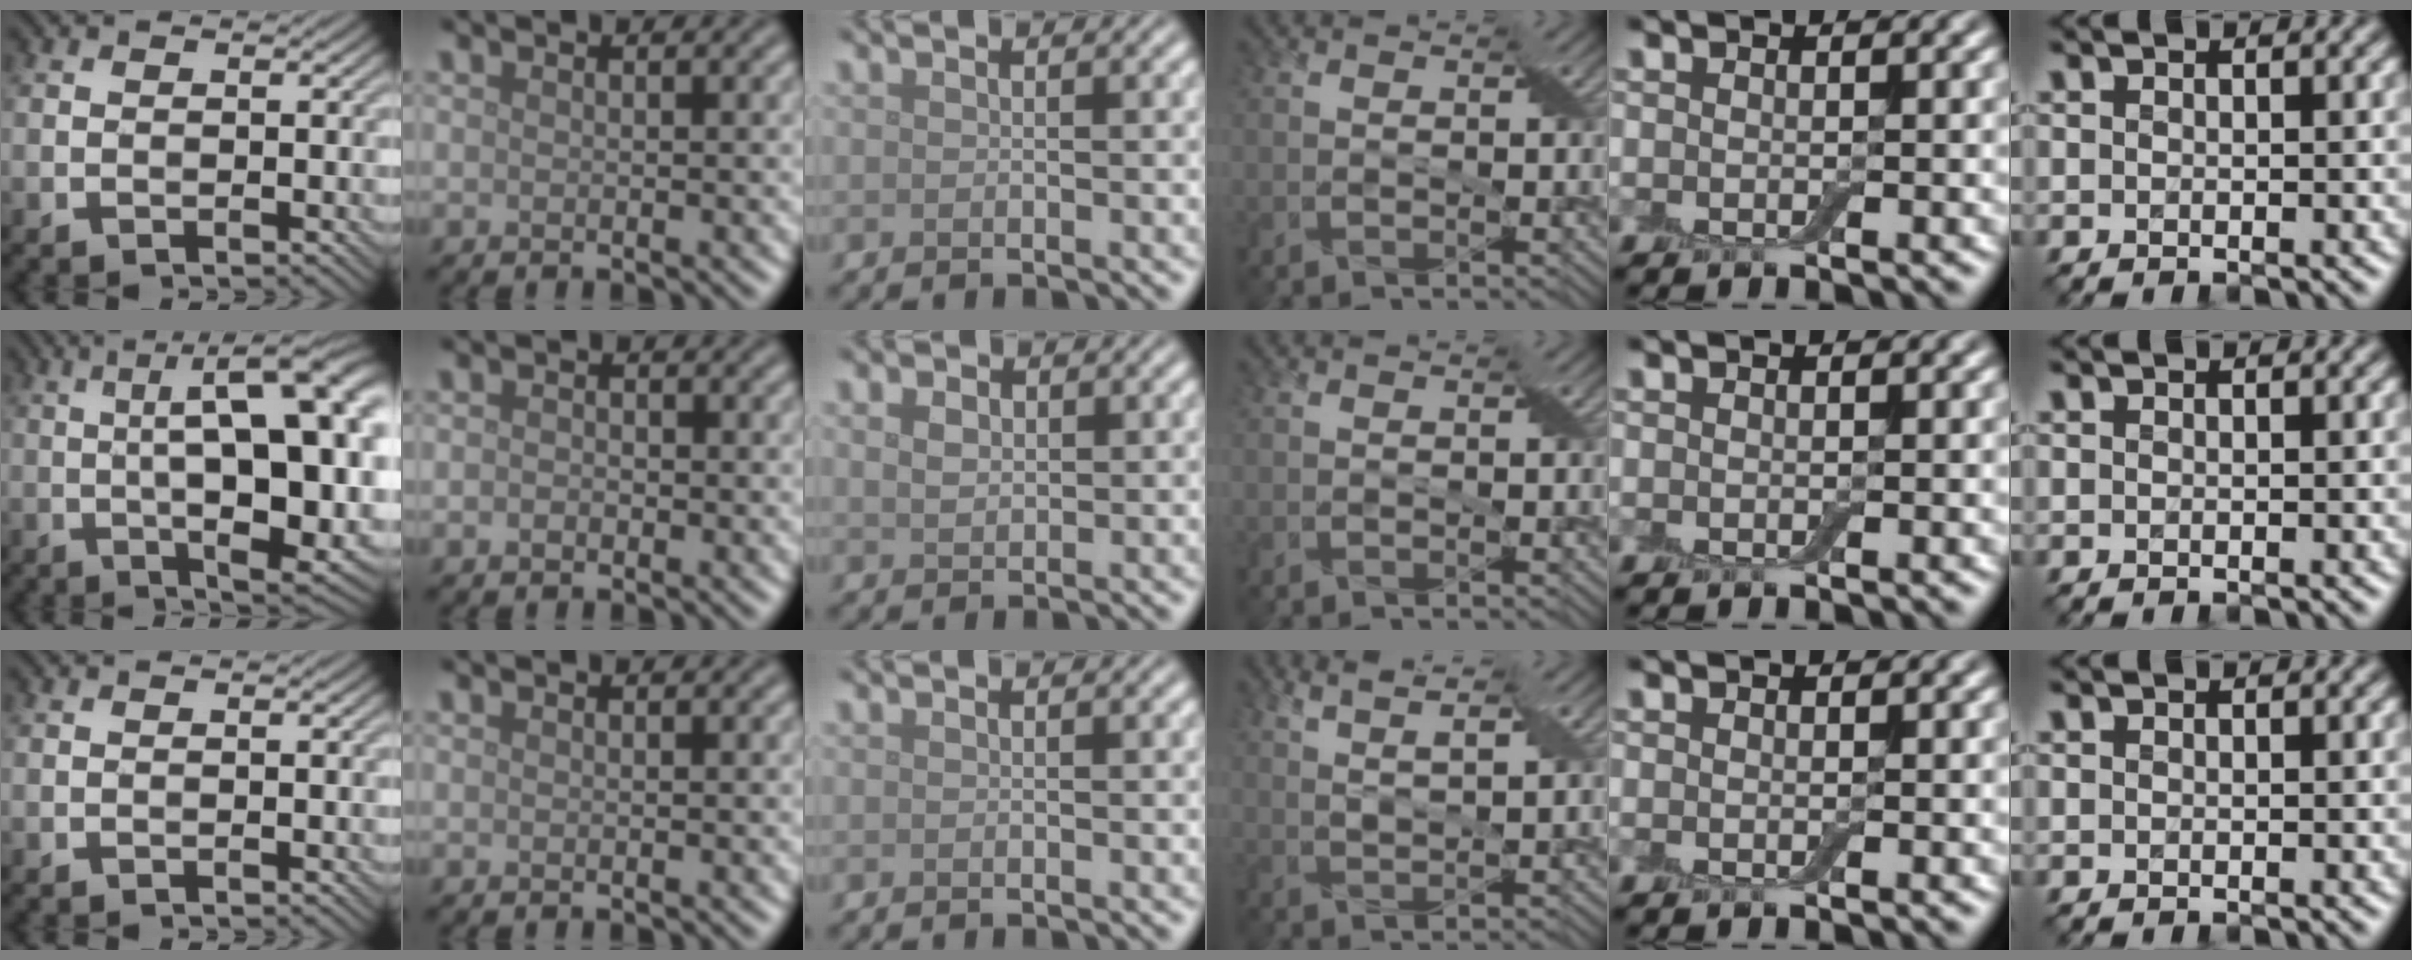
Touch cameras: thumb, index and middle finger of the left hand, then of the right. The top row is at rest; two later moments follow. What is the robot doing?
{"motion": "peel", "object": "adhesive wrap"}